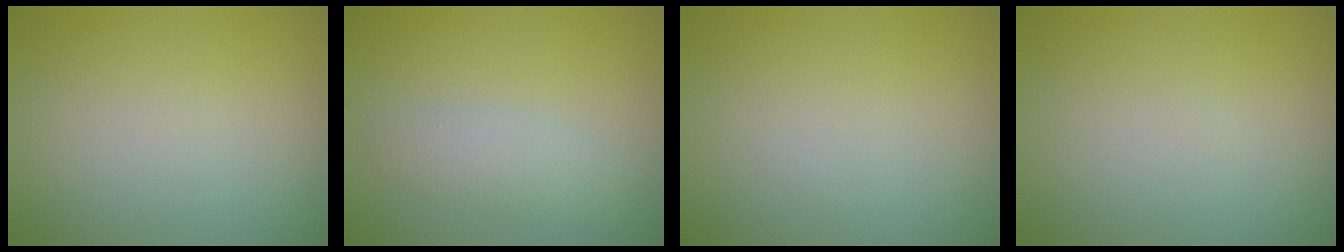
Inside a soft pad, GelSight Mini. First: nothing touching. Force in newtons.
{"total": 2.2, "press": 2.2, "slide": 0.1}
{"total": 0.0}
{"total": 0.0}